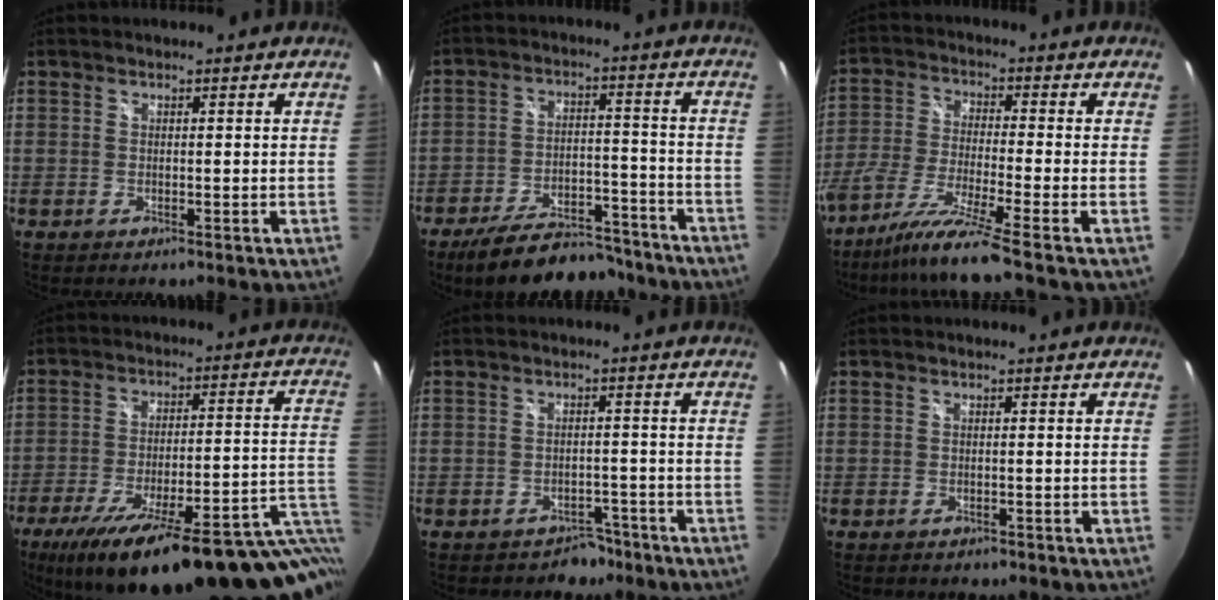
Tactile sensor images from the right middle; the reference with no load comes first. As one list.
[{"total": 16.9, "force": [-14.2, 5.6, 7.2], "torque": [-0.136, 0.003, -0.197]}, {"total": 10.1, "force": [-7.9, -1.7, 6.1], "torque": [-0.122, -0.026, -0.147]}, {"total": 31.8, "force": [-21.6, 6.9, 22.2], "torque": [-0.302, -0.043, -0.295]}, {"total": 3.8, "force": [-2.8, 2.5, 0.2], "torque": [-0.002, 0.016, -0.036]}, {"total": 0.9, "force": [-0.6, 0.6, 0.2], "torque": [-0.006, -0.002, -0.009]}]